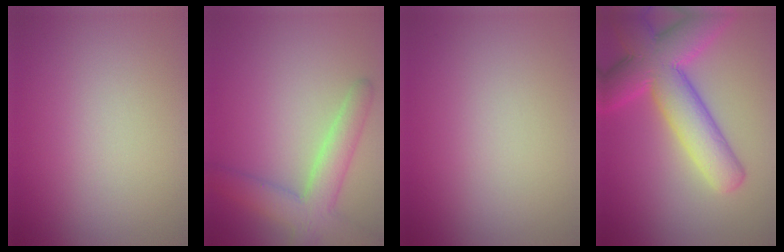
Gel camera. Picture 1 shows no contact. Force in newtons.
{"total": 5.0, "press": 5.0, "slide": 0.3}
{"total": 0.0}
{"total": 9.4, "press": 9.4, "slide": 0.4}